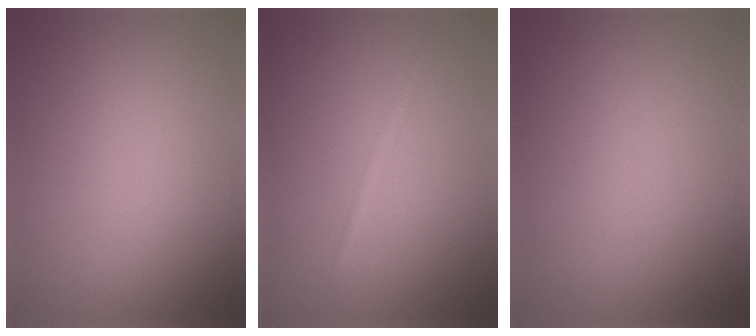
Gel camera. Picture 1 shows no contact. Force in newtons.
{"total": 0.9, "press": 0.9, "slide": 0.1}
{"total": 0.0}